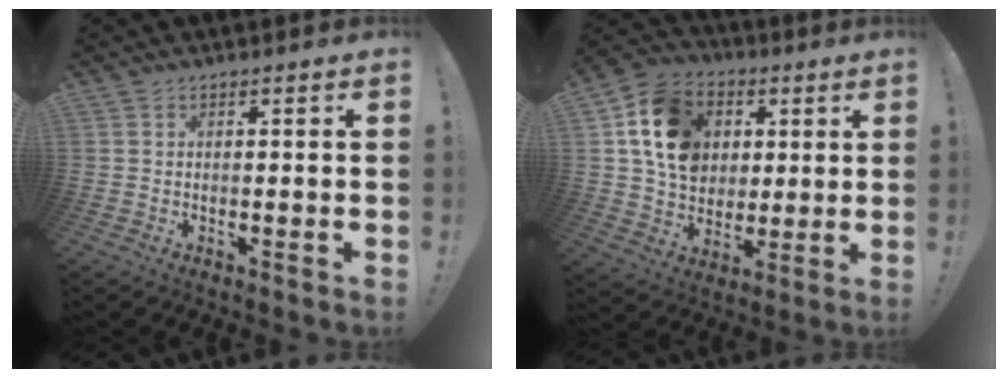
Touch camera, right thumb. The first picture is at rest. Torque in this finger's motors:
{"motor_torque": [2.37, 2.64, 0.75, -0.72, 0.53]}